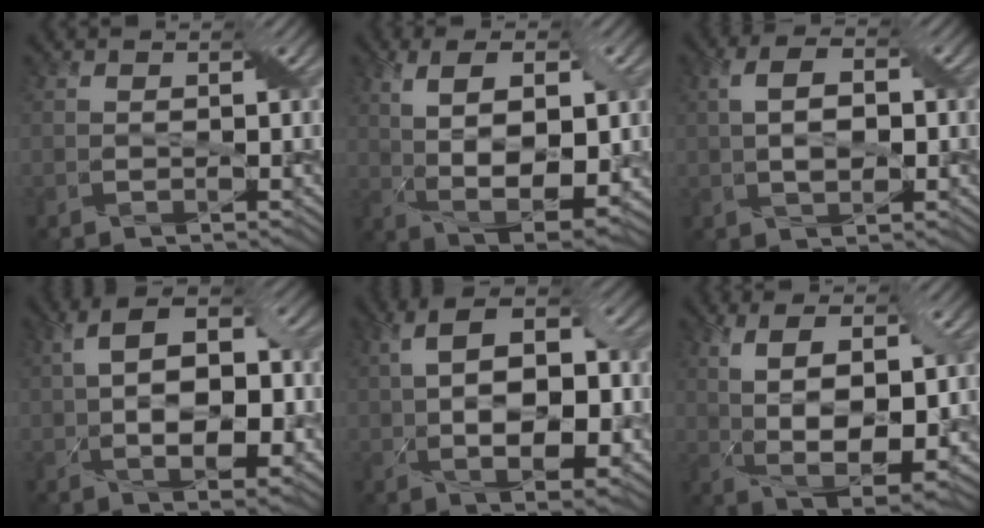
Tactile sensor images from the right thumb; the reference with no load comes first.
{"total": 10.6, "force": [1.5, 4.8, 9.3], "torque": [-0.171, -0.001, 0.027]}
{"total": 5.1, "force": [0.2, 2.6, 4.4], "torque": [-0.088, 0.007, 0.002]}
{"total": 10.7, "force": [0.0, 5.7, 9.1], "torque": [-0.152, 0.008, -0.002]}
{"total": 11.9, "force": [0.5, 6.1, 10.2], "torque": [-0.170, 0.010, 0.010]}
{"total": 10.5, "force": [1.5, 4.8, 9.2], "torque": [-0.170, -0.002, 0.028]}